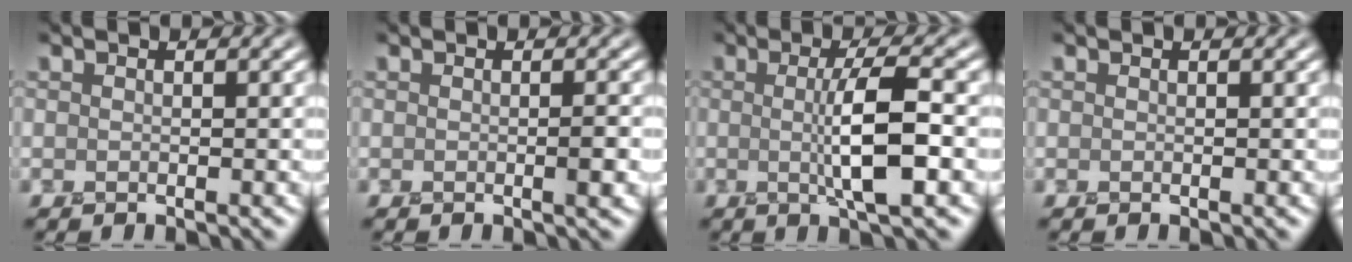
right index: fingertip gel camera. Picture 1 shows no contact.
{"total": 1.3, "force": [-0.2, 0.2, 1.2], "torque": [-0.018, -0.004, -0.004]}
{"total": 5.1, "force": [-0.2, 0.9, 5.0], "torque": [-0.090, 0.001, -0.005]}
{"total": 0.0}